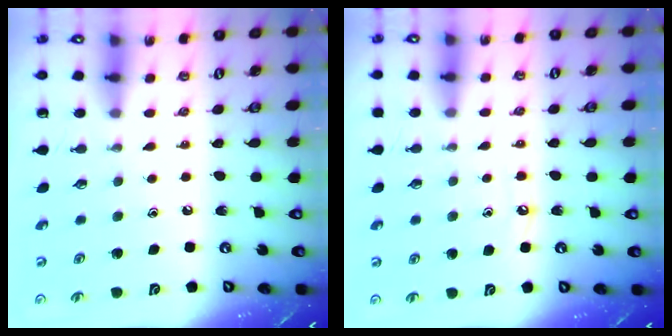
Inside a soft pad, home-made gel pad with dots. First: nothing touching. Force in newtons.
{"total": 5.4, "press": 5.3, "slide": 0.6}